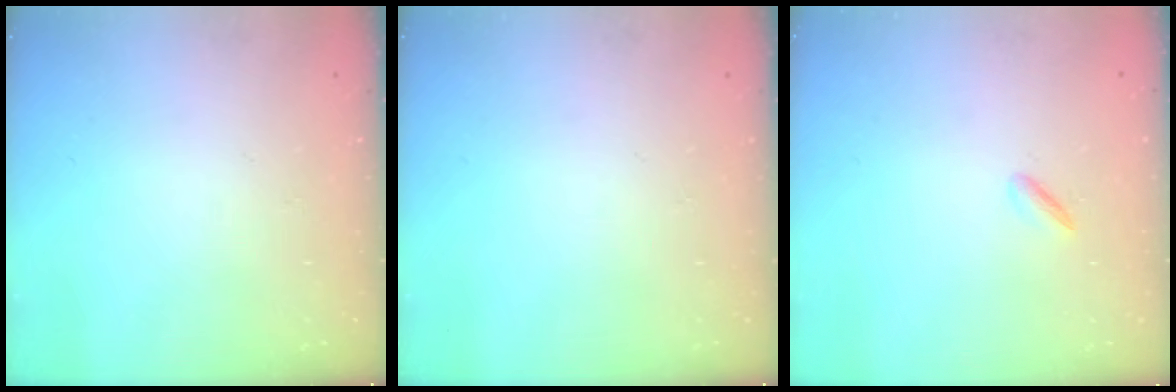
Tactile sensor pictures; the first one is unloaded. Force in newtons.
{"total": 0.0}
{"total": 1.9, "press": 1.8, "slide": 0.5}